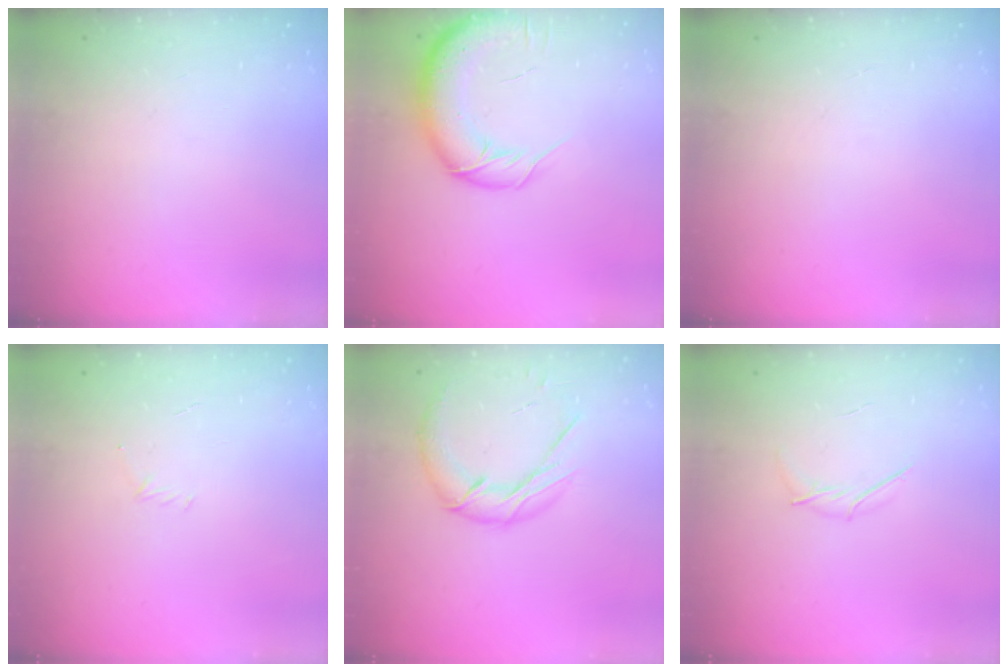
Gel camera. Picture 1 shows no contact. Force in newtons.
{"total": 14.6, "press": 14.3, "slide": 3.1}
{"total": 0.0}
{"total": 2.9, "press": 2.8, "slide": 0.8}
{"total": 13.0, "press": 12.9, "slide": 1.2}
{"total": 4.1, "press": 4.0, "slide": 1.0}